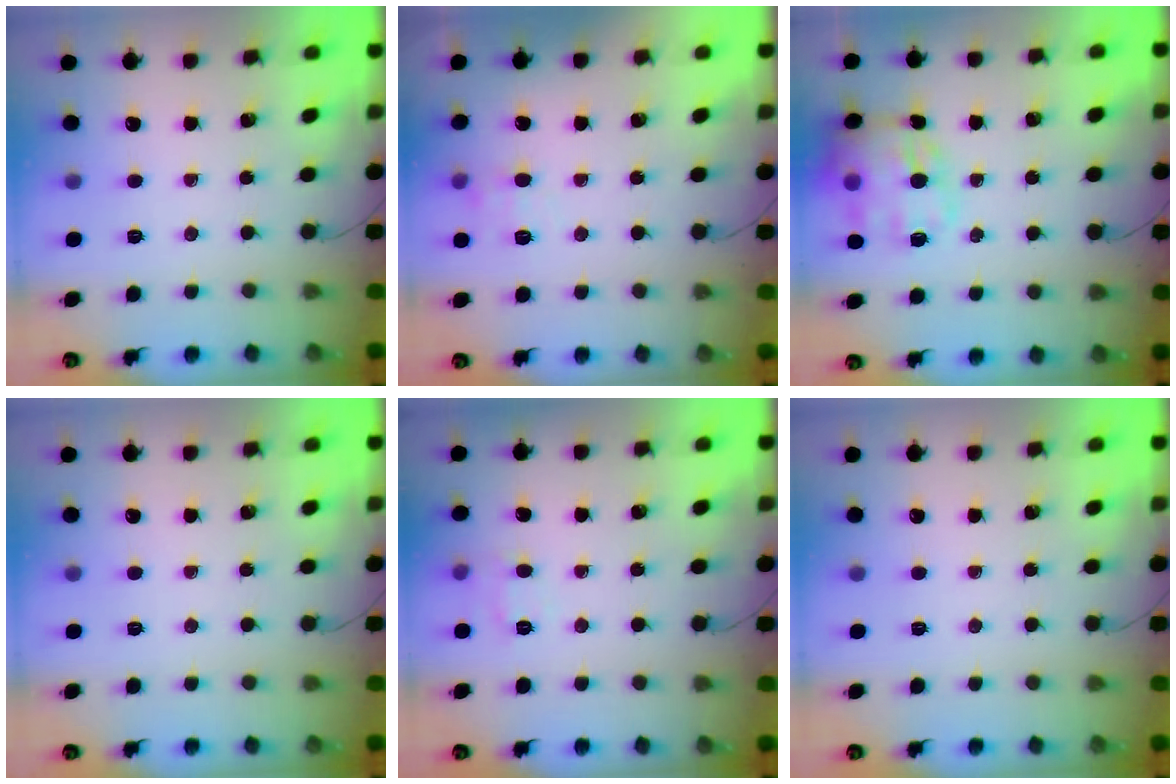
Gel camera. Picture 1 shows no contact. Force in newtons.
{"total": 6.3, "press": 6.0, "slide": 2.0}
{"total": 16.2, "press": 15.8, "slide": 3.3}
{"total": 0.0}
{"total": 6.9, "press": 6.8, "slide": 1.4}
{"total": 0.0}